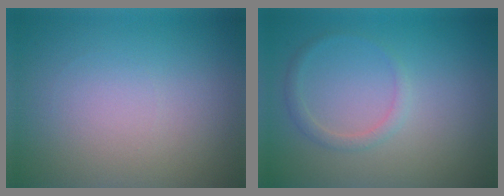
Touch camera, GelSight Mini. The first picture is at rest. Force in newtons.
{"total": 1.3, "press": 1.3, "slide": 0.1}